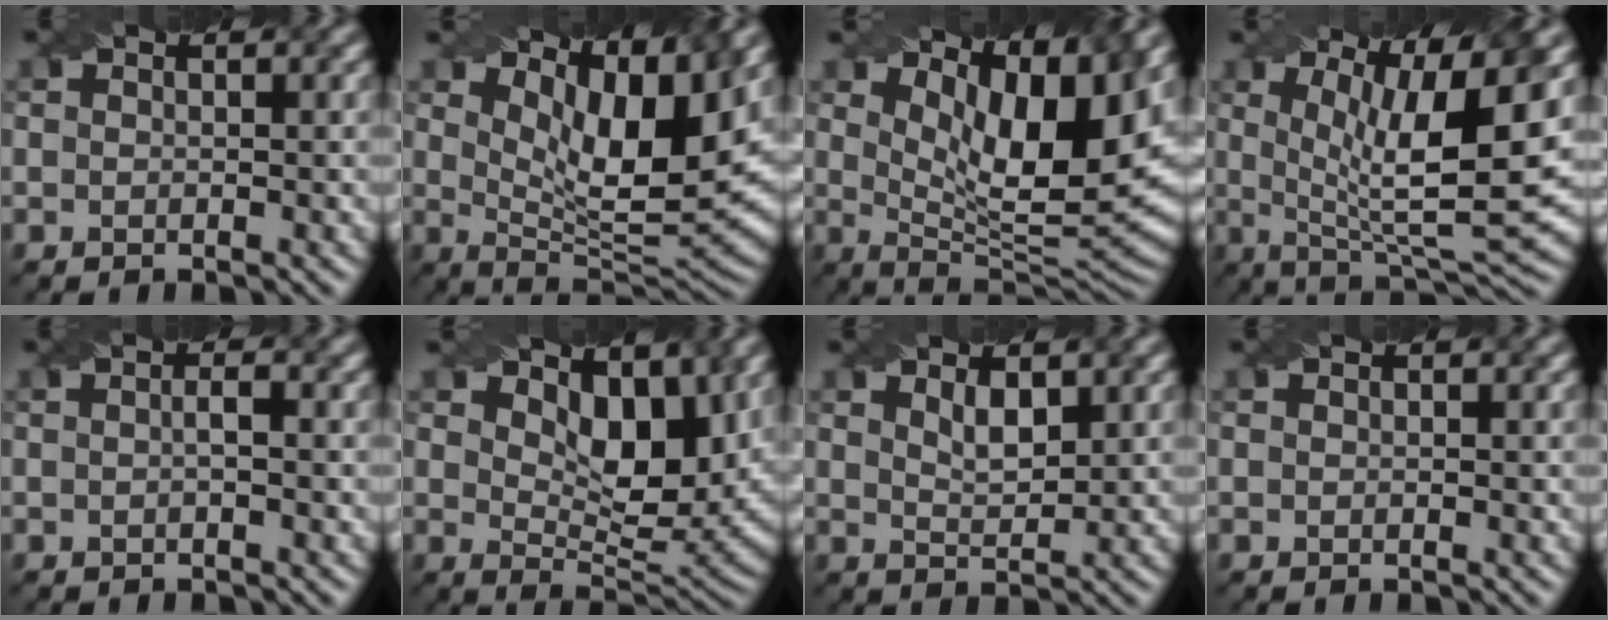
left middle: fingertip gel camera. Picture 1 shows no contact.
{"total": 9.7, "force": [4.6, 3.1, 7.9], "torque": [-0.134, -0.007, 0.080]}
{"total": 11.3, "force": [4.8, 3.9, 9.5], "torque": [-0.146, -0.006, 0.082]}
{"total": 11.3, "force": [2.1, 3.0, 10.7], "torque": [-0.162, -0.005, 0.038]}
{"total": 1.0, "force": [-0.1, 0.2, 0.9], "torque": [-0.015, -0.003, 0.000]}
{"total": 7.1, "force": [3.5, 3.3, 5.2], "torque": [-0.080, -0.013, 0.058]}
{"total": 2.1, "force": [1.2, 0.8, 1.5], "torque": [-0.029, -0.004, 0.025]}
{"total": 0.0}